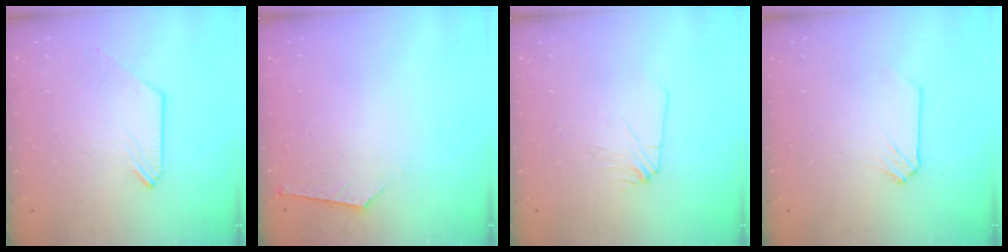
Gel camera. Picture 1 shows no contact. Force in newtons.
{"total": 3.2, "press": 3.1, "slide": 0.4}
{"total": 2.5, "press": 2.5, "slide": 0.2}
{"total": 0.0}